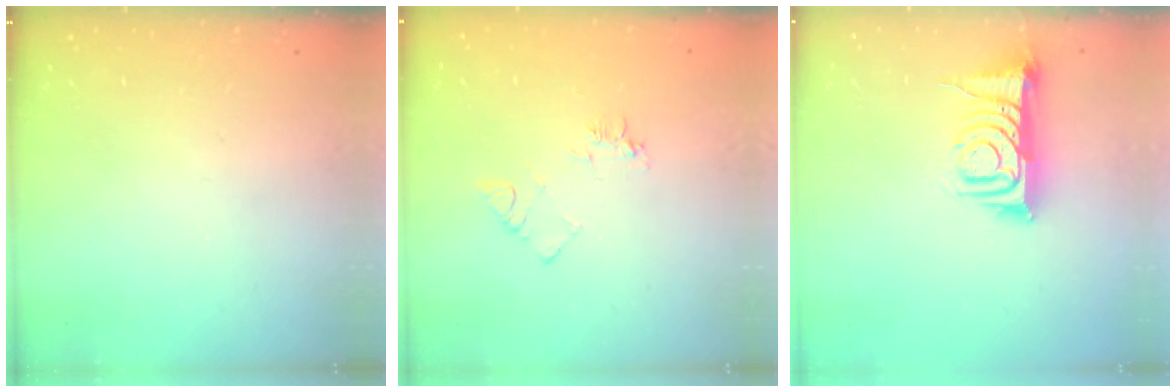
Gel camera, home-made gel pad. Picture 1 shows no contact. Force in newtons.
{"total": 5.6, "press": 5.5, "slide": 0.6}
{"total": 9.4, "press": 9.4, "slide": 1.1}